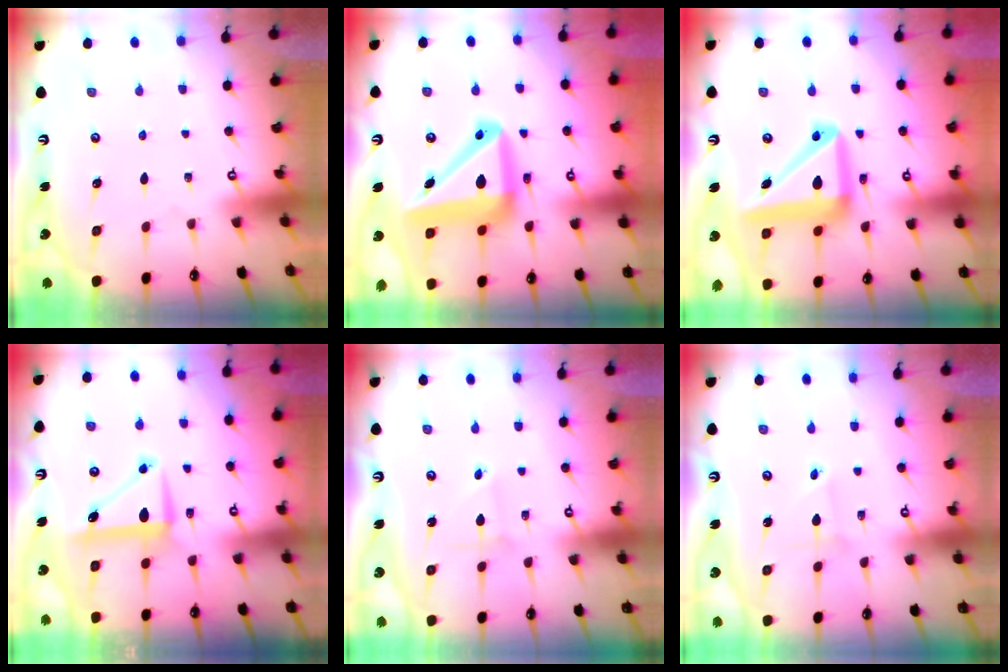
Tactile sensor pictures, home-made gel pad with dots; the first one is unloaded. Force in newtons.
{"total": 16.7, "press": 16.6, "slide": 2.3}
{"total": 16.4, "press": 16.2, "slide": 2.5}
{"total": 8.3, "press": 8.3, "slide": 0.4}
{"total": 1.3, "press": 1.3, "slide": 0.1}
{"total": 1.8, "press": 1.8, "slide": 0.1}